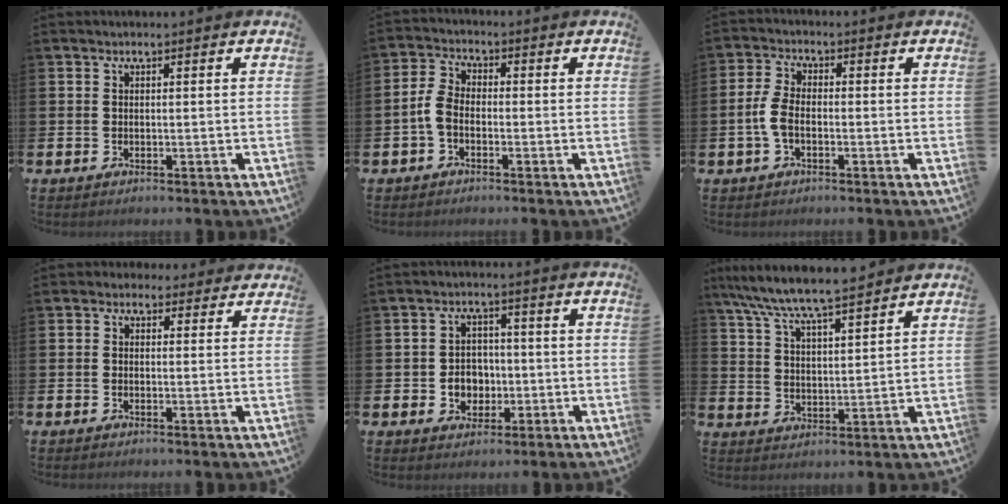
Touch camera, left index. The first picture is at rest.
{"total": 3.5, "force": [-1.1, 2.1, 2.6], "torque": [-0.046, 0.011, -0.021]}
{"total": 3.9, "force": [-1.0, 2.0, 3.1], "torque": [-0.063, 0.008, -0.020]}
{"total": 1.8, "force": [1.3, 1.2, -0.1], "torque": [0.003, -0.004, 0.020]}
{"total": 4.0, "force": [-0.6, 3.7, 1.4], "torque": [-0.023, 0.001, -0.020]}
{"total": 7.3, "force": [7.0, 0.2, 2.1], "torque": [-0.073, -0.040, 0.125]}